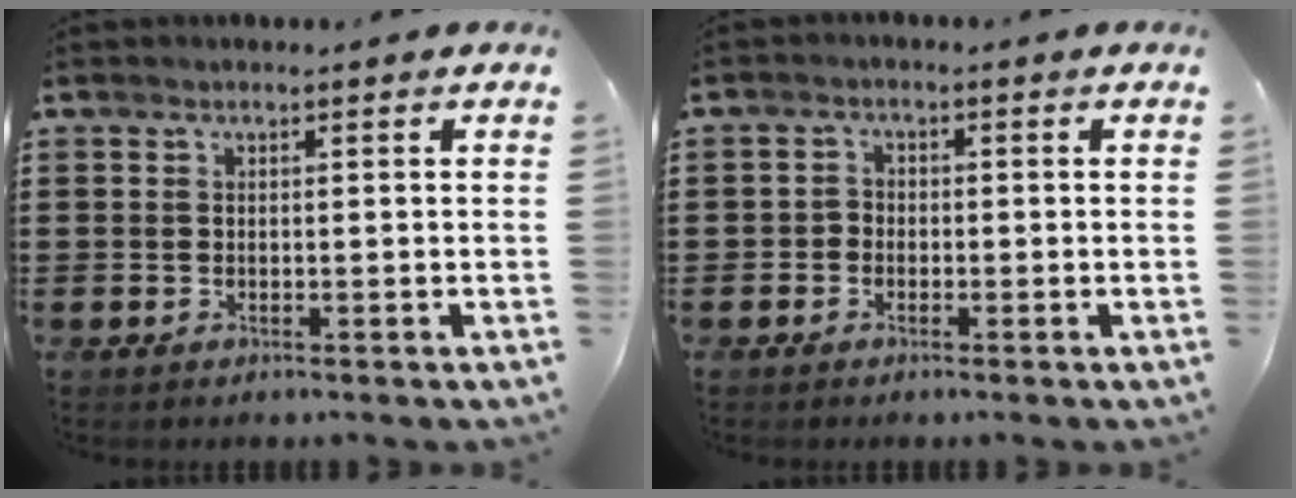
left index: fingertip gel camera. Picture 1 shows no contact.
{"total": 1.3, "force": [-0.8, 1.1, 0.1], "torque": [-0.007, 0.004, -0.018]}